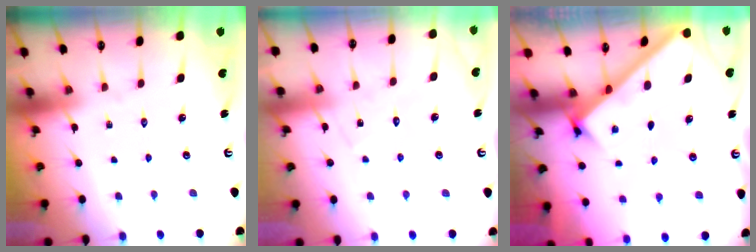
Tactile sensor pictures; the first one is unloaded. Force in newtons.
{"total": 7.2, "press": 7.2, "slide": 0.4}
{"total": 2.5, "press": 2.5, "slide": 0.3}